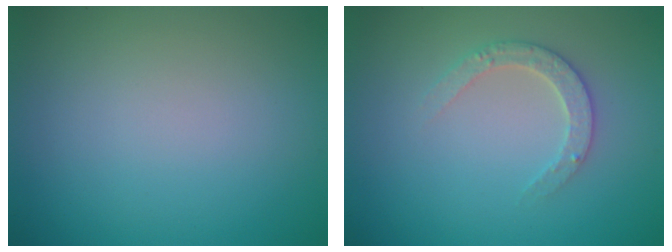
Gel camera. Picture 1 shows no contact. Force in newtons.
{"total": 2.4, "press": 2.3, "slide": 0.5}